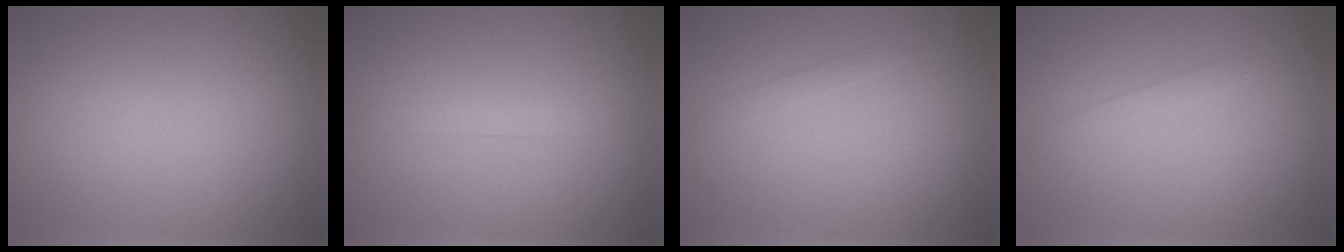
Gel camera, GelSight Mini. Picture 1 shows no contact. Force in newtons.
{"total": 1.2, "press": 1.2, "slide": 0.1}
{"total": 0.7, "press": 0.7, "slide": 0.1}
{"total": 1.1, "press": 1.1, "slide": 0.1}